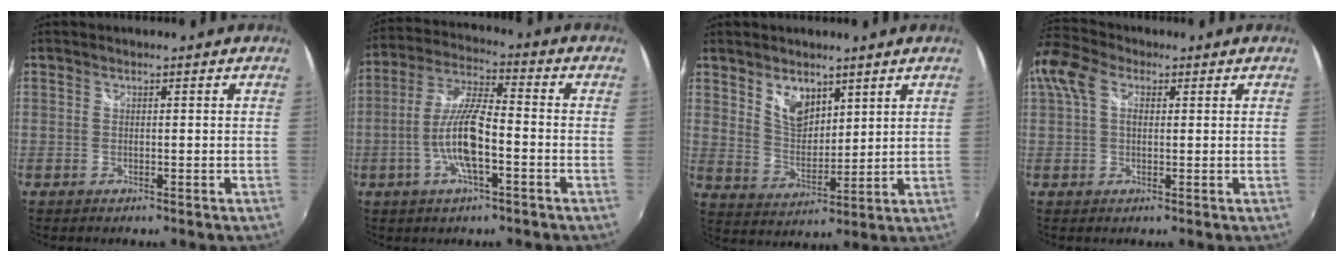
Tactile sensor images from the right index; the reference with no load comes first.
{"total": 11.0, "force": [-3.5, 2.5, 10.1], "torque": [-0.211, 0.001, -0.066]}
{"total": 7.3, "force": [4.4, 4.2, 4.0], "torque": [-0.063, 0.001, 0.087]}
{"total": 10.7, "force": [2.7, 7.3, 7.4], "torque": [-0.170, 0.030, 0.044]}